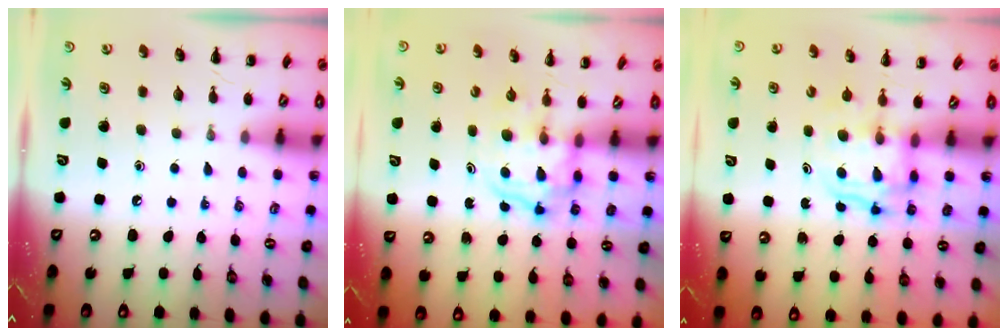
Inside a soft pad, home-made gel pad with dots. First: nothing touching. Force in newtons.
{"total": 4.0, "press": 3.9, "slide": 0.6}
{"total": 3.6, "press": 3.6, "slide": 0.4}